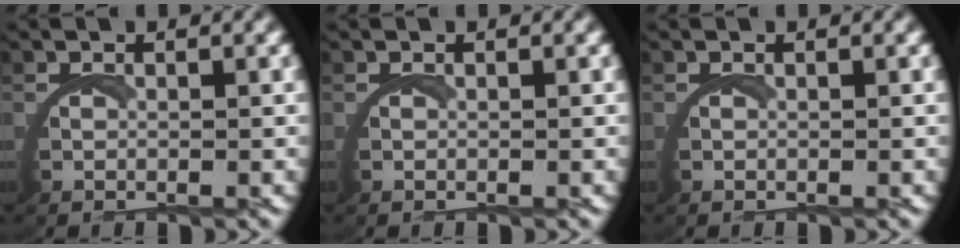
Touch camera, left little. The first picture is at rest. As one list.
[{"total": 0.0}, {"total": 0.0}]